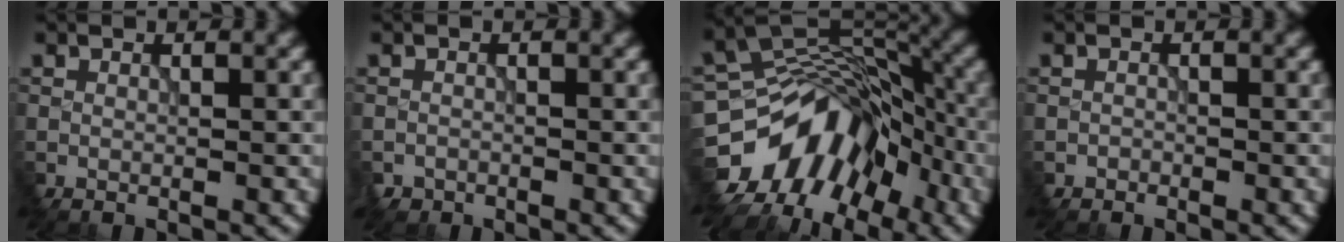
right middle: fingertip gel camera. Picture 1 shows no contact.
{"total": 1.3, "force": [-0.9, 0.3, -0.9], "torque": [0.017, -0.003, -0.020]}
{"total": 12.6, "force": [-7.1, 7.9, 6.7], "torque": [-0.113, 0.000, -0.128]}
{"total": 0.9, "force": [-0.7, 0.3, -0.5], "torque": [0.011, -0.002, -0.015]}